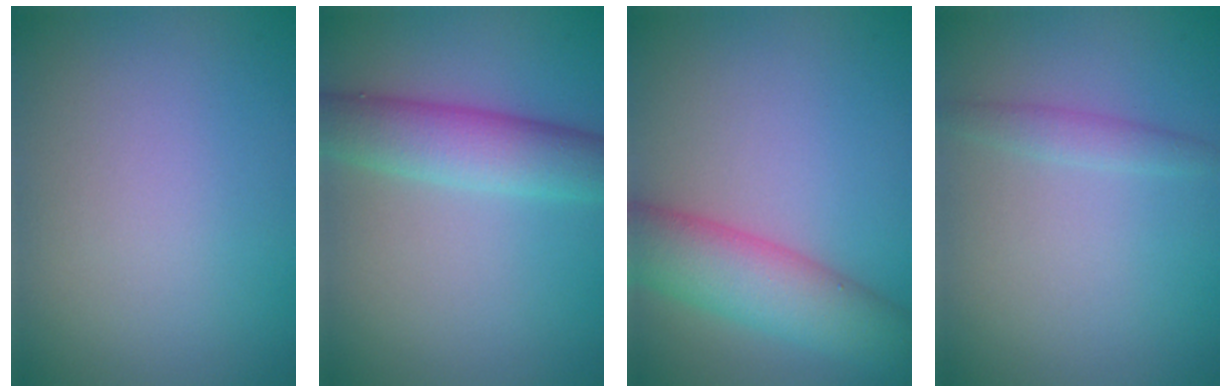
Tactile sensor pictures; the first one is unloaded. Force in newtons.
{"total": 5.2, "press": 5.2, "slide": 0.1}
{"total": 7.2, "press": 7.2, "slide": 0.3}
{"total": 1.3, "press": 1.3, "slide": 0.0}